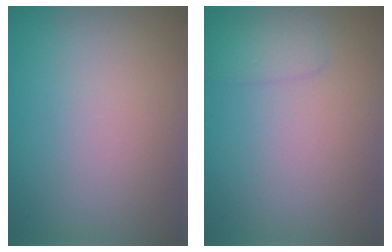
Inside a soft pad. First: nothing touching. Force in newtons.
{"total": 1.5, "press": 1.5, "slide": 0.1}